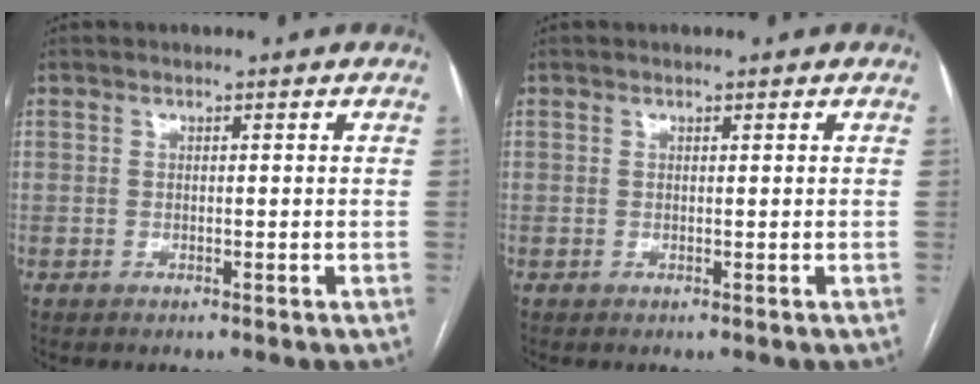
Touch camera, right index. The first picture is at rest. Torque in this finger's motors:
{"motor_torque": [0.04, -0.02, 0.00, 0.00]}